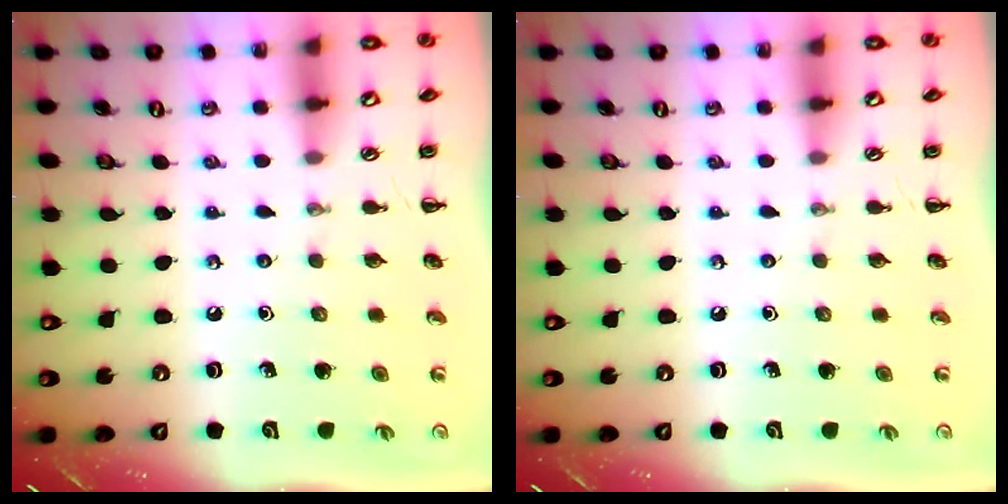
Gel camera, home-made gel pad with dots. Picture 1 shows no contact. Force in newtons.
{"total": 0.0}